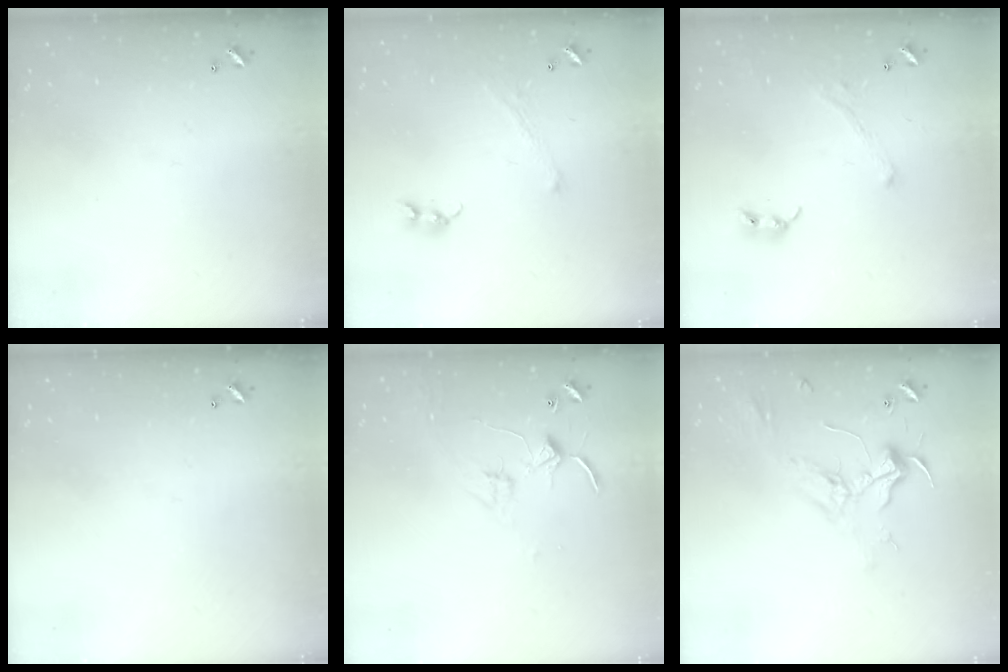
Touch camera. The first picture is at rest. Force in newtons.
{"total": 1.3, "press": 1.2, "slide": 0.5}
{"total": 1.8, "press": 1.6, "slide": 0.9}
{"total": 0.0}
{"total": 2.8, "press": 2.8, "slide": 0.4}
{"total": 2.4, "press": 2.3, "slide": 0.8}